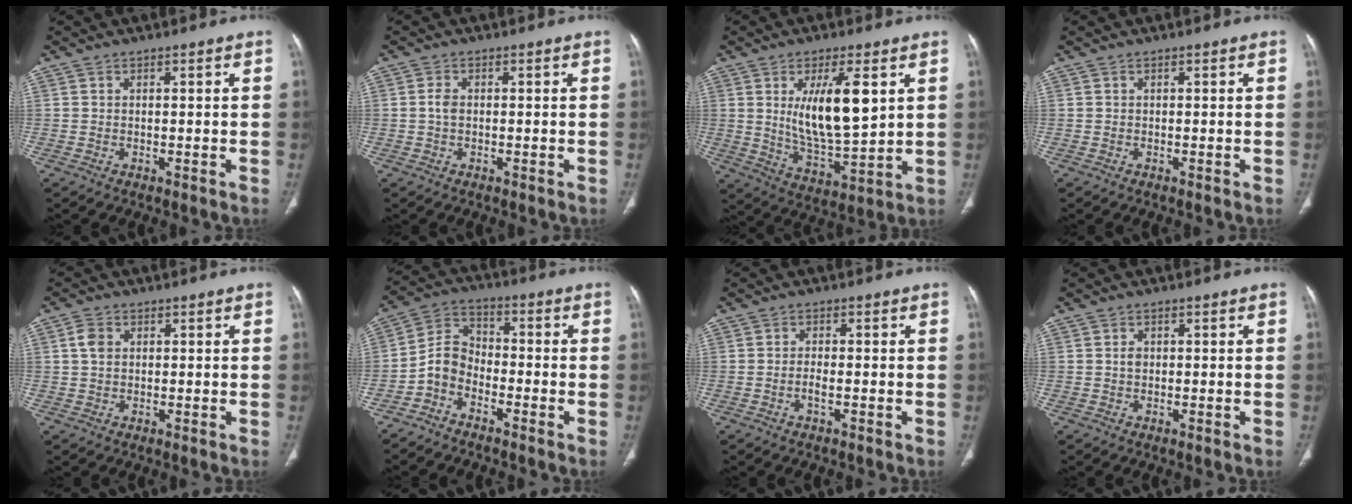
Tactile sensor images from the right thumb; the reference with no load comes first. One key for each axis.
{"total": 2.1, "fx": 0.0, "fy": 1.3, "fz": 1.6, "tx": -0.033, "ty": 0.002, "tz": -0.003}
{"total": 14.4, "fx": 3.9, "fy": 4.9, "fz": 12.9, "tx": -0.209, "ty": -0.035, "tz": 0.078}
{"total": 0.0}
{"total": 3.3, "fx": 0.8, "fy": 2.4, "fz": 2.1, "tx": -0.038, "ty": 0.003, "tz": 0.014}
{"total": 6.4, "fx": -3.5, "fy": 4.3, "fz": 3.3, "tx": -0.057, "ty": 0.045, "tz": -0.082}
{"total": 1.9, "fx": -0.7, "fy": 0.6, "fz": 1.6, "tx": -0.033, "ty": 0.004, "tz": -0.016}
{"total": 1.2, "fx": 0.1, "fy": 0.9, "fz": 0.8, "tx": -0.012, "ty": 0.002, "tz": 0.001}